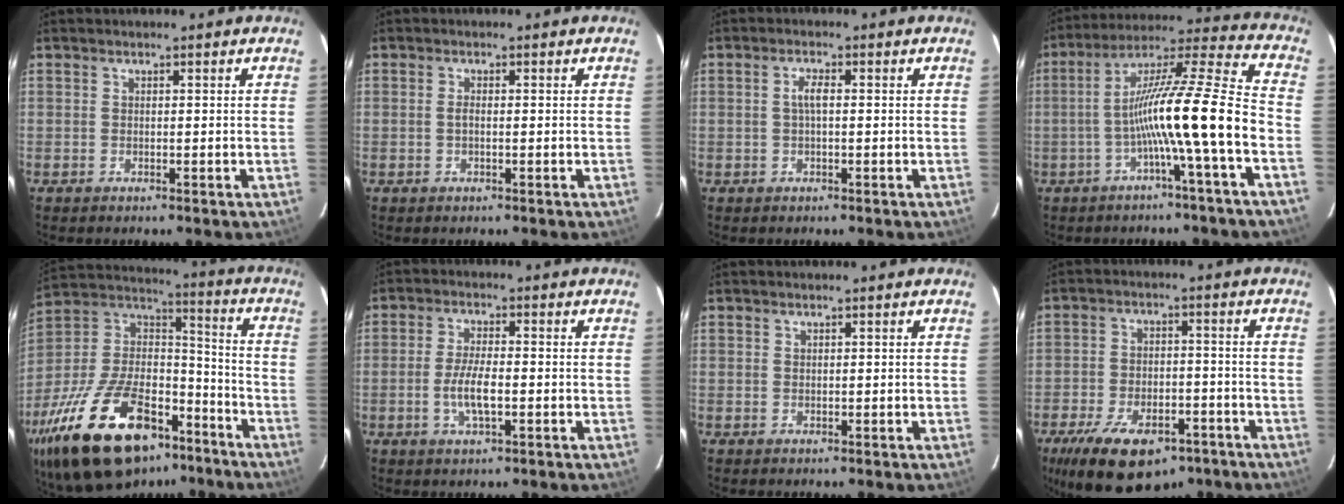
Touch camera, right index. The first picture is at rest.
{"total": 1.0, "force": [0.1, 0.0, 1.0], "torque": [-0.020, 0.001, -0.001]}
{"total": 2.2, "force": [0.1, 0.5, 2.1], "torque": [-0.043, 0.005, 0.001]}
{"total": 15.9, "force": [-5.5, -1.4, 14.8], "torque": [-0.250, 0.008, -0.102]}
{"total": 32.1, "force": [-20.4, 15.0, 19.7], "torque": [-0.393, 0.001, -0.321]}
{"total": 5.6, "force": [-1.4, 1.5, 5.2], "torque": [-0.104, -0.003, -0.027]}
{"total": 0.0}
{"total": 18.3, "force": [-11.7, 9.0, 10.8], "torque": [-0.224, -0.016, -0.176]}